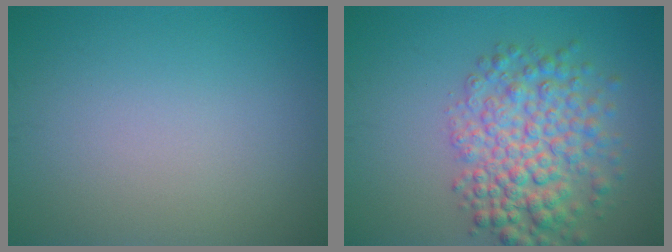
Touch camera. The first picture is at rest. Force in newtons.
{"total": 6.5, "press": 6.5, "slide": 0.2}